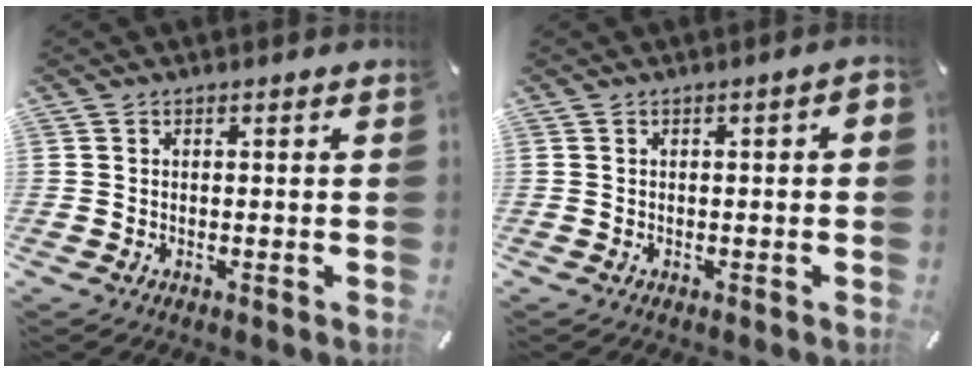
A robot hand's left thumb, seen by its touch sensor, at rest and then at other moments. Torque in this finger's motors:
{"motor_torque": [-0.10, -0.35, 0.05, 0.18, 0.06]}